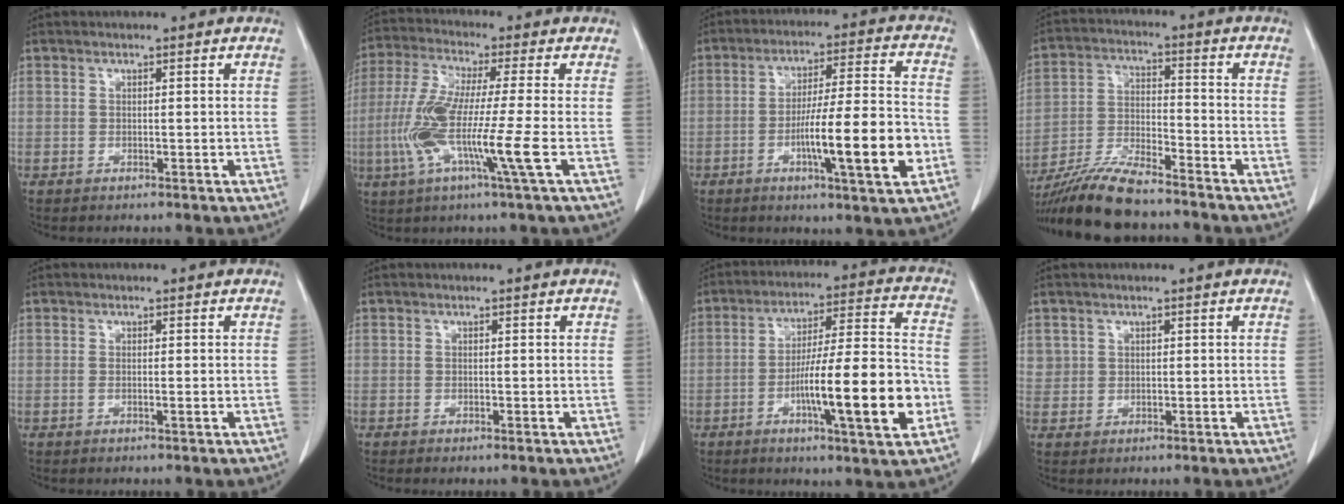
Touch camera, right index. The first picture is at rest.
{"total": 12.3, "force": [-3.0, -0.7, 11.9], "torque": [-0.247, -0.022, -0.067]}
{"total": 14.1, "force": [-4.2, 0.8, 13.4], "torque": [-0.219, -0.001, -0.068]}
{"total": 12.4, "force": [-10.7, 1.8, 5.9], "torque": [-0.113, -0.016, -0.190]}
{"total": 1.0, "force": [-0.2, 0.1, 0.9], "torque": [-0.018, -0.002, -0.002]}
{"total": 0.5, "force": [-0.3, 0.0, 0.4], "torque": [-0.007, -0.001, -0.006]}
{"total": 16.5, "force": [-5.0, 1.1, 15.7], "torque": [-0.258, 0.002, -0.077]}
{"total": 1.9, "force": [0.8, 1.7, 0.1], "torque": [0.014, 0.002, 0.009]}